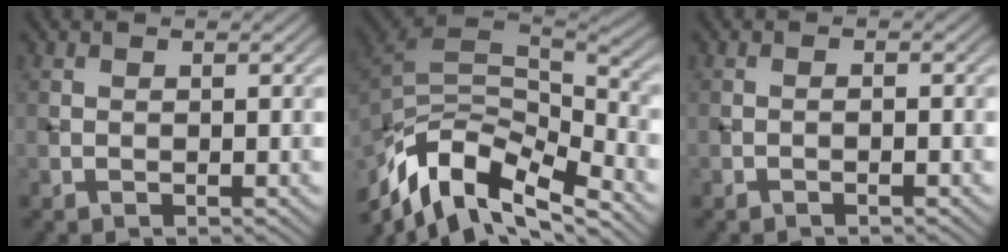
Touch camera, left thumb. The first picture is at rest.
{"total": 13.8, "force": [-8.5, 5.5, 9.4], "torque": [-0.218, -0.016, -0.149]}
{"total": 0.8, "force": [-0.5, 0.0, 0.5], "torque": [-0.008, 0.004, -0.012]}